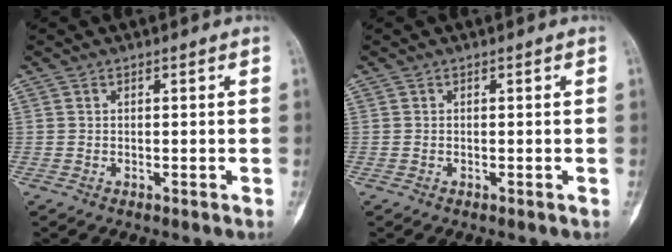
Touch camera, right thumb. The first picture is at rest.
{"total": 0.0}